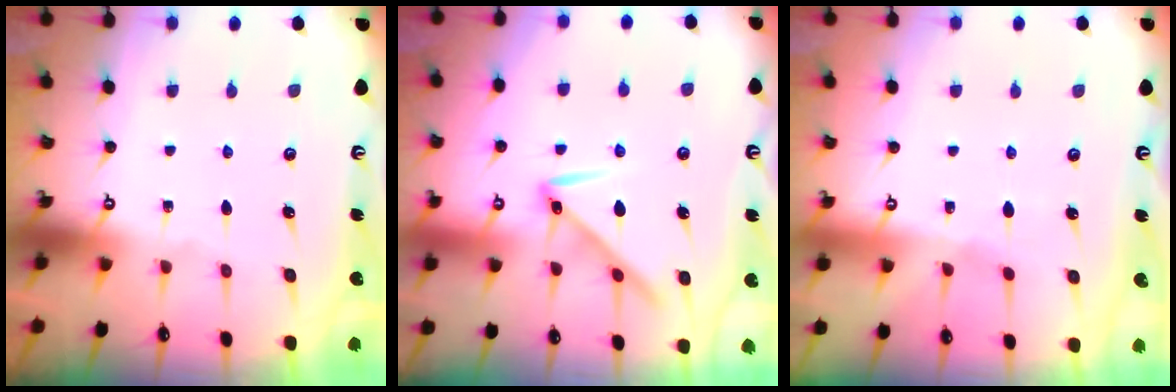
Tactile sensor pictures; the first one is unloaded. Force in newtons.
{"total": 9.4, "press": 9.3, "slide": 0.6}
{"total": 2.8, "press": 2.8, "slide": 0.4}